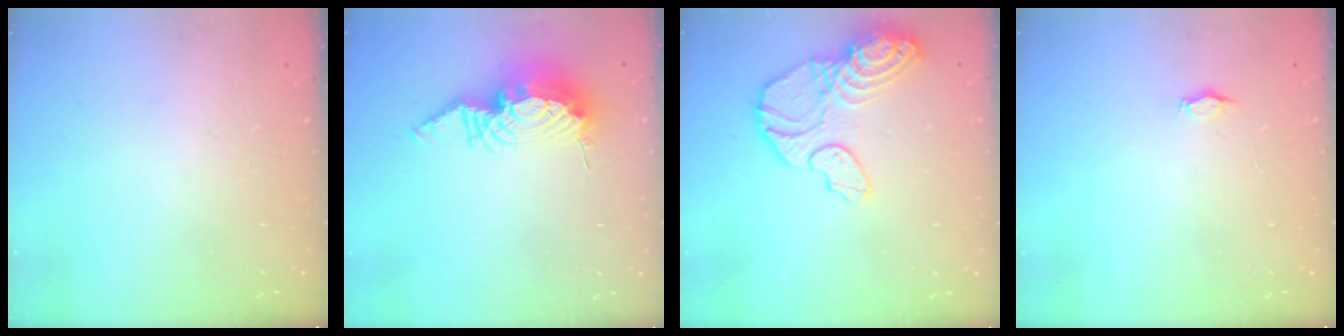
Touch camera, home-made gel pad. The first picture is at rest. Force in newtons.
{"total": 14.1, "press": 14.1, "slide": 1.2}
{"total": 15.5, "press": 15.4, "slide": 2.1}
{"total": 2.9, "press": 2.9, "slide": 0.5}